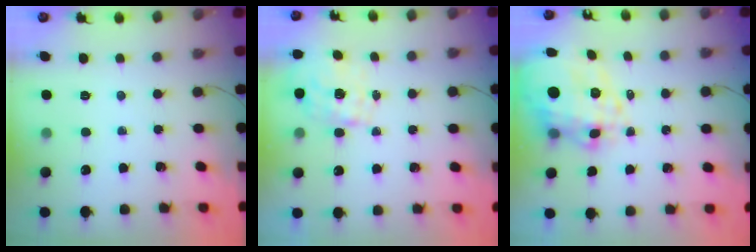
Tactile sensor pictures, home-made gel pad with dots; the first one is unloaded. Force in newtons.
{"total": 1.6, "press": 1.4, "slide": 0.8}
{"total": 12.8, "press": 12.1, "slide": 4.1}